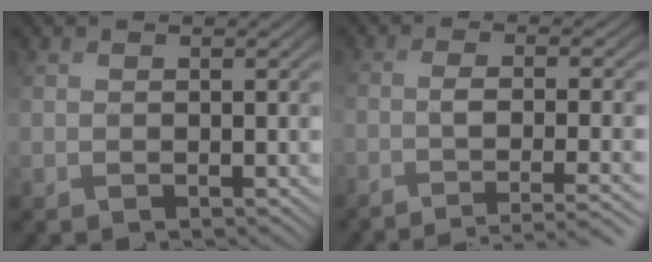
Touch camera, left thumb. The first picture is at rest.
{"total": 6.3, "force": [-3.0, 1.7, 5.3], "torque": [-0.078, -0.008, -0.045]}